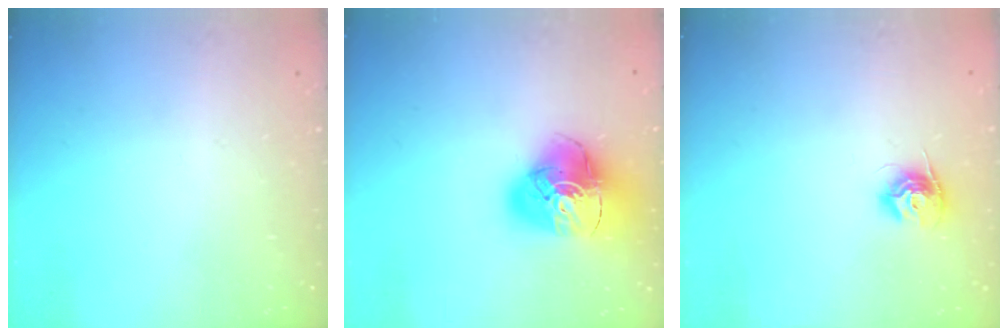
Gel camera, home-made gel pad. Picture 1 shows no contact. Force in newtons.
{"total": 14.9, "press": 14.8, "slide": 1.6}
{"total": 9.6, "press": 9.6, "slide": 0.4}